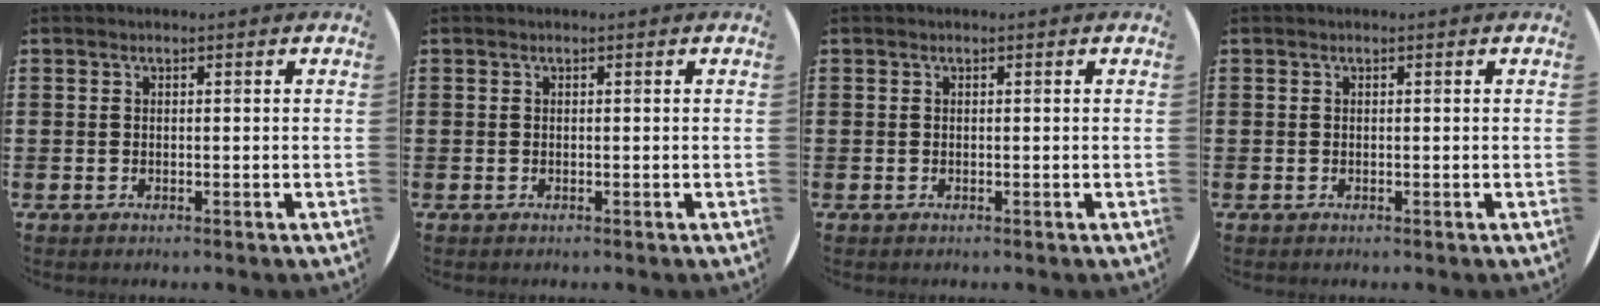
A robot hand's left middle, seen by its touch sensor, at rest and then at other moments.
{"total": 0.0}
{"total": 0.0}
{"total": 0.0}